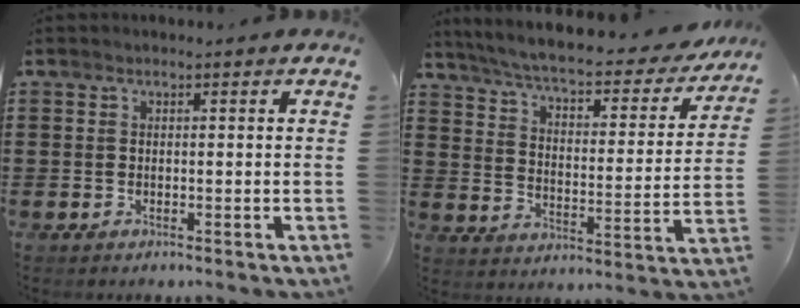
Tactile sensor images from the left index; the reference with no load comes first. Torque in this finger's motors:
{"motor_torque": [2.14, 0.00, 1.05, 0.21]}